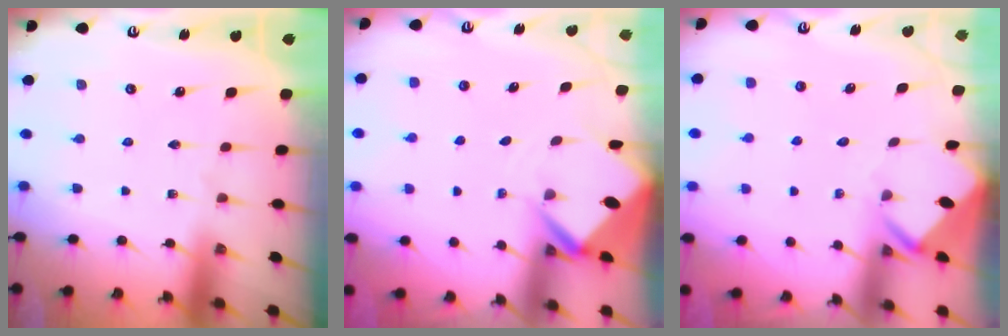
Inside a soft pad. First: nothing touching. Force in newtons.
{"total": 3.6, "press": 3.6, "slide": 0.2}
{"total": 3.6, "press": 3.6, "slide": 0.3}